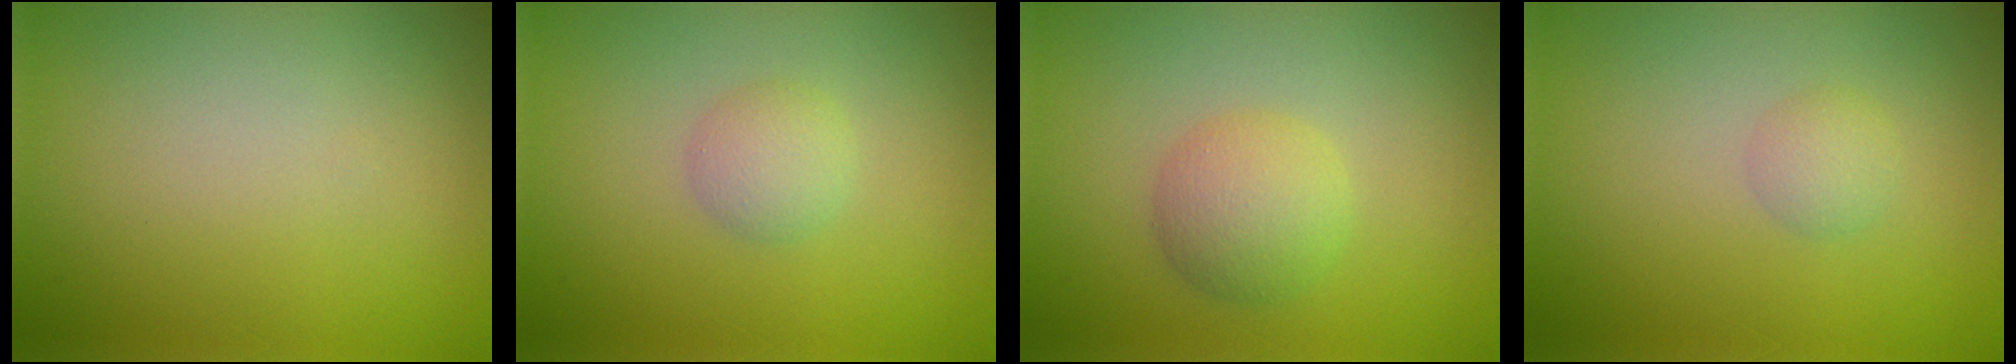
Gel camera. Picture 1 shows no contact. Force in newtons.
{"total": 1.8, "press": 1.8, "slide": 0.1}
{"total": 3.1, "press": 3.1, "slide": 0.0}
{"total": 1.3, "press": 1.3, "slide": 0.1}